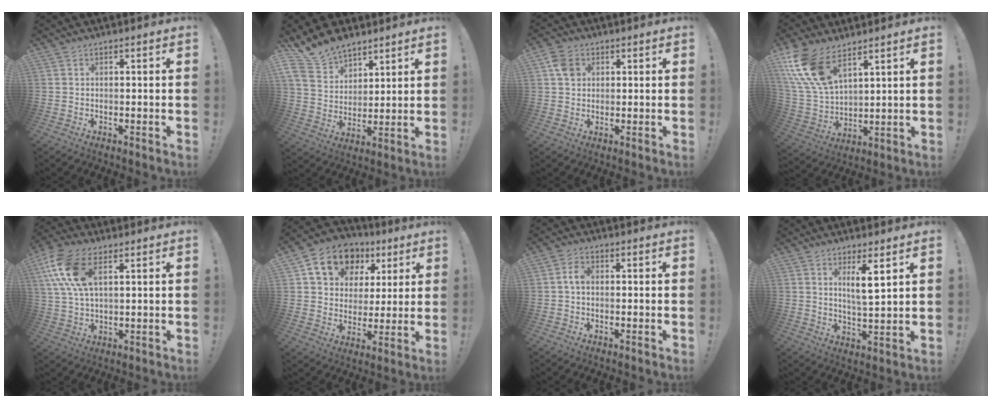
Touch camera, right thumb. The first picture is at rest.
{"total": 13.4, "force": [11.1, 6.7, 3.5], "torque": [-0.080, -0.077, 0.214]}
{"total": 5.2, "force": [1.6, 4.3, 2.5], "torque": [-0.035, 0.007, 0.033]}
{"total": 15.3, "force": [9.6, 7.5, 9.3], "torque": [-0.206, -0.048, 0.185]}
{"total": 13.3, "force": [5.0, 6.9, 10.1], "torque": [-0.219, -0.005, 0.096]}
{"total": 14.8, "force": [7.4, 11.0, 6.6], "torque": [-0.098, -0.031, 0.140]}
{"total": 3.6, "force": [0.0, 2.2, 2.8], "torque": [-0.066, 0.011, 0.001]}
{"total": 7.0, "force": [3.5, 0.7, 6.1], "torque": [-0.101, -0.016, 0.052]}